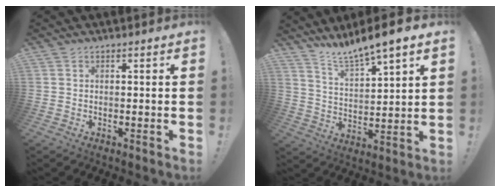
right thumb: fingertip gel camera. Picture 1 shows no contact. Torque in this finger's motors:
{"motor_torque": [0.75, 0.99, 0.17, 0.65, 0.24]}